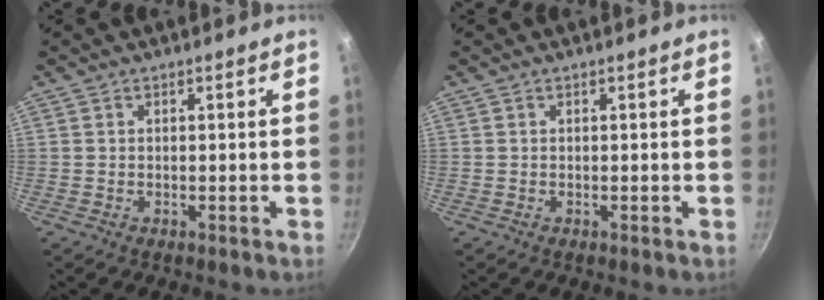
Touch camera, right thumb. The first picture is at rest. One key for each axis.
{"total": 0.0}